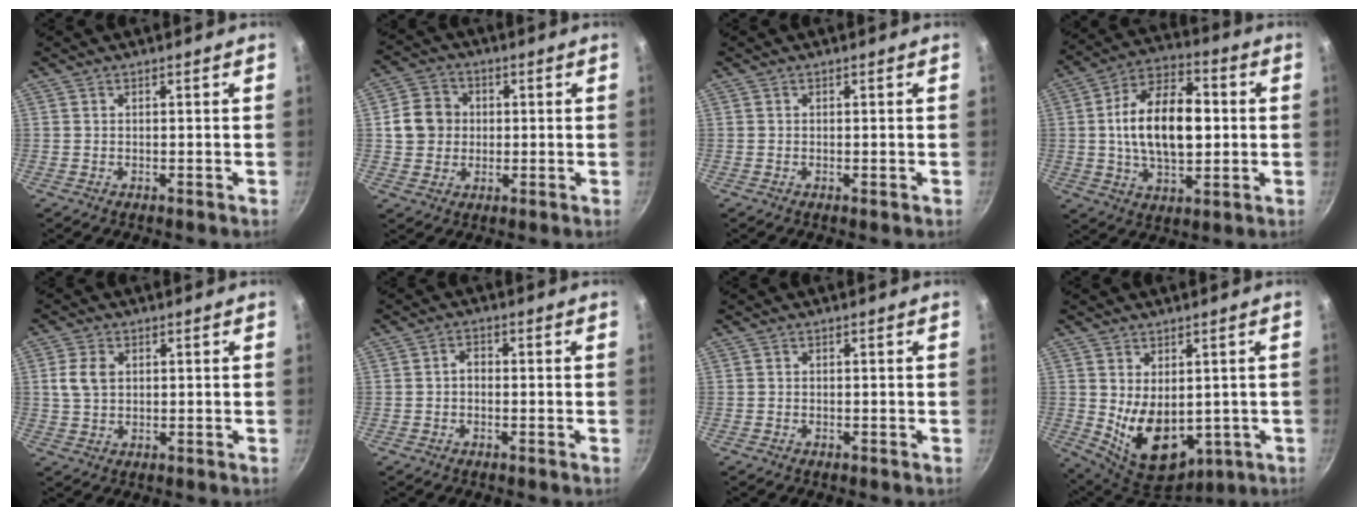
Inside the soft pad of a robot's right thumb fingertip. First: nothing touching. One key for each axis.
{"total": 8.2, "fx": 0.5, "fy": 7.4, "fz": 3.5, "tx": -0.041, "ty": 0.011, "tz": 0.002}
{"total": 0.5, "fx": -0.2, "fy": 0.1, "fz": 0.5, "tx": -0.006, "ty": -0.003, "tz": -0.004}
{"total": 17.6, "fx": 1.0, "fy": 9.7, "fz": 14.6, "tx": -0.229, "ty": 0.015, "tz": 0.013}
{"total": 4.8, "fx": 1.0, "fy": 3.4, "fz": 3.3, "tx": -0.064, "ty": 0.001, "tz": 0.022}
{"total": 2.0, "fx": -0.4, "fy": 1.5, "fz": 1.3, "tx": -0.008, "ty": 0.011, "tz": -0.013}
{"total": 0.0}
{"total": 13.6, "fx": -1.5, "fy": 8.5, "fz": 10.4, "tx": -0.148, "ty": -0.016, "tz": 0.012}